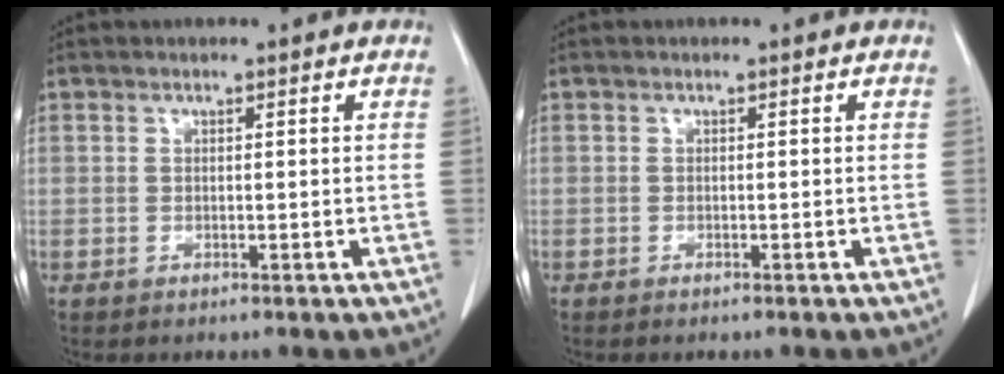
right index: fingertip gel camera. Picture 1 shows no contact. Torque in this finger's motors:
{"motor_torque": [0.04, -0.04, -0.01, 0.01]}